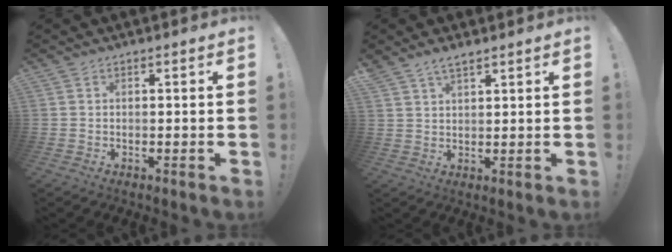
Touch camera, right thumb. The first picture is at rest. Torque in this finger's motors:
{"motor_torque": [0.05, 0.16, 0.89, 0.78, 0.00]}